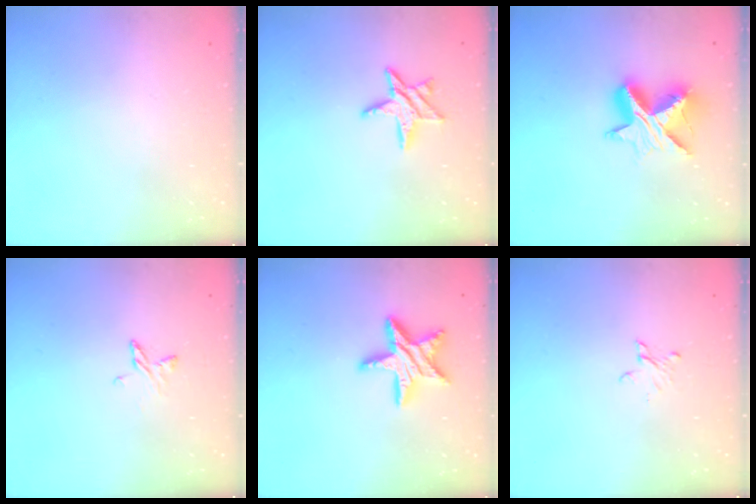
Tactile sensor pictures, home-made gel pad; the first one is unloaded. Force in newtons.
{"total": 9.0, "press": 9.0, "slide": 0.4}
{"total": 11.2, "press": 11.2, "slide": 0.8}
{"total": 5.4, "press": 5.3, "slide": 0.5}
{"total": 14.6, "press": 14.5, "slide": 1.1}
{"total": 3.0, "press": 3.0, "slide": 0.3}